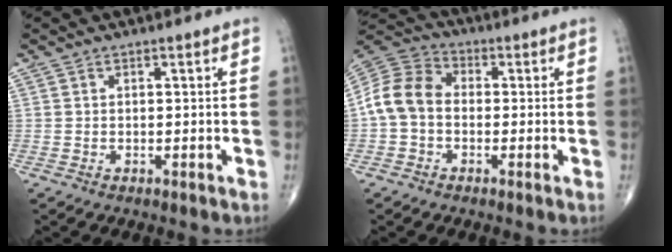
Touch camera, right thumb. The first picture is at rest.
{"total": 9.8, "force": [-1.0, 7.4, 6.3], "torque": [-0.118, 0.030, -0.034]}